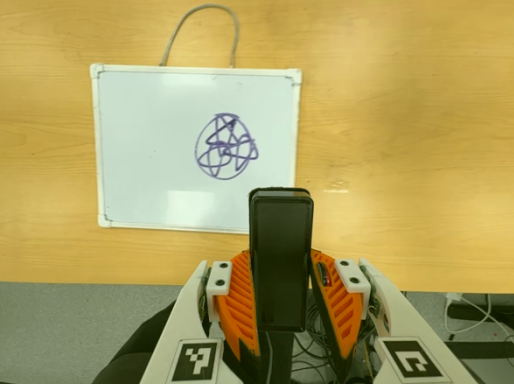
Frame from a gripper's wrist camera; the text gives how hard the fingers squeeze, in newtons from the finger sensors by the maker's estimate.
{"total": 3.8, "left": 2.3, "right": 5.3}